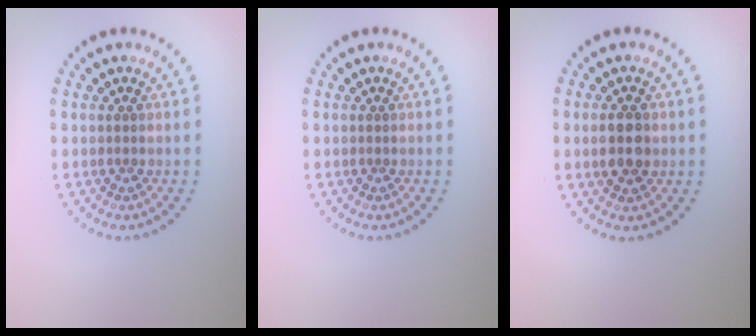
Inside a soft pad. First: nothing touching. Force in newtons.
{"total": 0.0}
{"total": 3.2, "press": 3.2, "slide": 0.1}